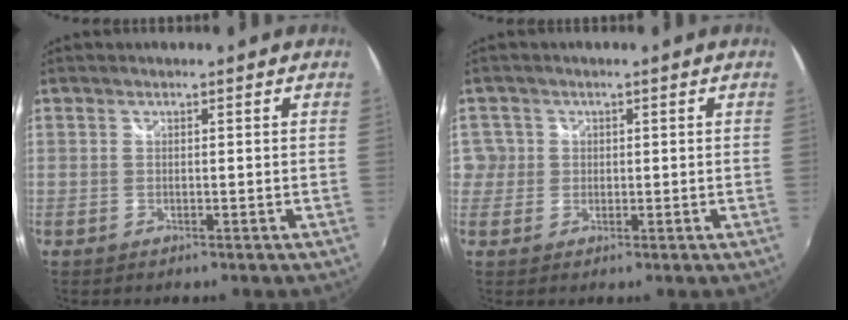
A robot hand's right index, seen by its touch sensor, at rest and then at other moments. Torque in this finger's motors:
{"motor_torque": [-0.06, 0.00, 0.01, 0.00]}